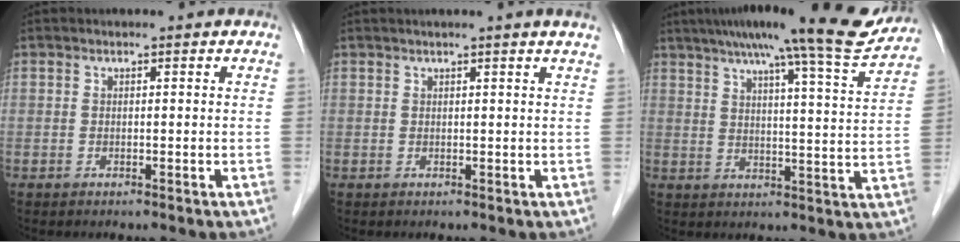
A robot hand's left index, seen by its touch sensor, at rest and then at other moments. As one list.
[{"total": 2.1, "force": [1.6, -0.8, 1.1], "torque": [-0.019, 0.001, 0.029]}, {"total": 18.0, "force": [15.3, 0.2, 9.4], "torque": [-0.136, -0.008, 0.199]}]